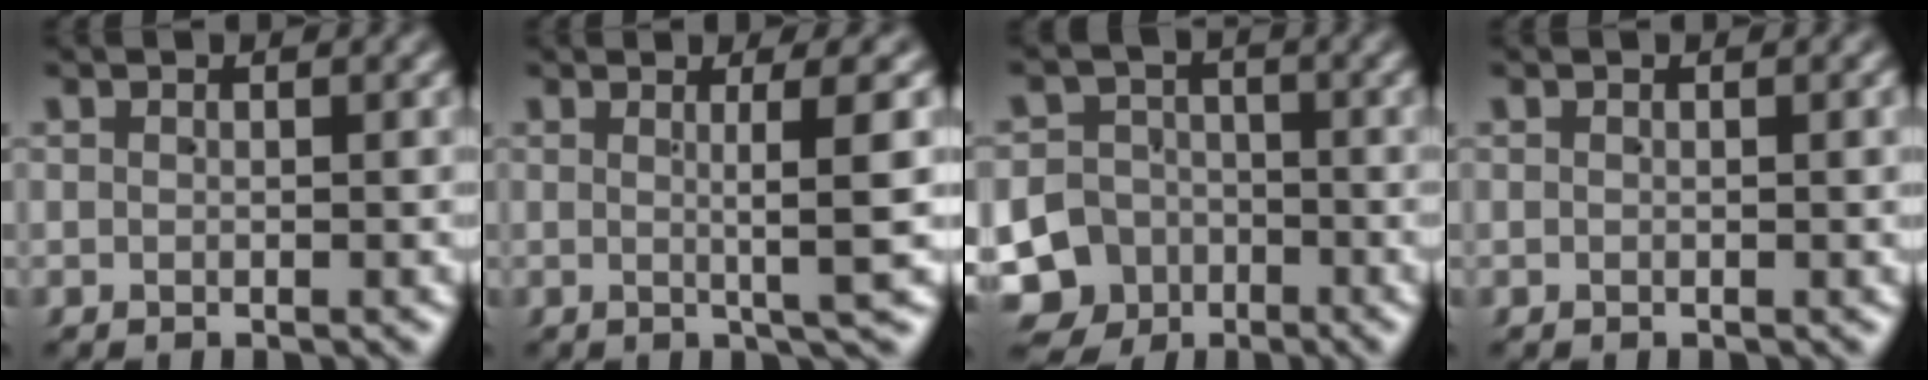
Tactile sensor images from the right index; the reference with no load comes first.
{"total": 3.6, "force": [0.8, -1.2, 3.3], "torque": [-0.048, 0.009, 0.010]}
{"total": 14.4, "force": [-6.1, 12.7, 2.8], "torque": [-0.077, -0.061, -0.110]}
{"total": 0.0}